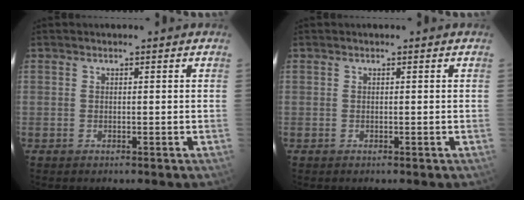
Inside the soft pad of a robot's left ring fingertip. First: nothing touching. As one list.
[{"total": 0.0}]